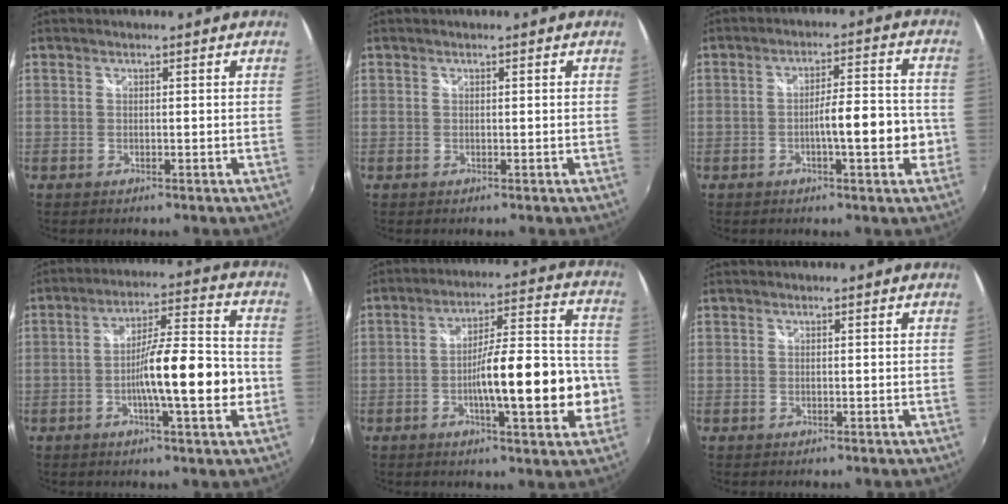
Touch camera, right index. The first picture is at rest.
{"total": 0.0}
{"total": 8.8, "force": [-2.5, 1.8, 8.2], "torque": [-0.129, 0.002, -0.033]}
{"total": 14.0, "force": [-3.4, 2.0, 13.4], "torque": [-0.216, 0.002, -0.057]}
{"total": 16.8, "force": [-4.7, 3.6, 15.7], "torque": [-0.240, 0.008, -0.071]}
{"total": 0.0}